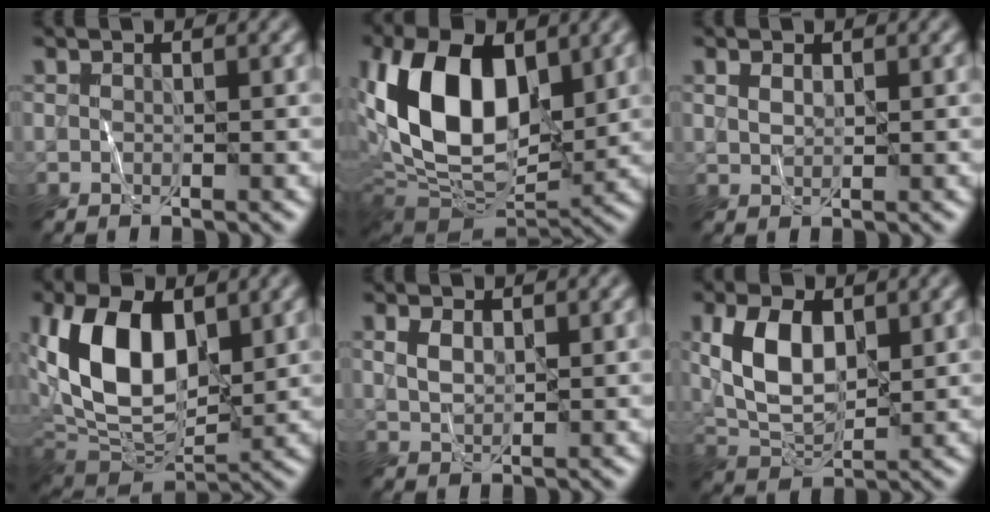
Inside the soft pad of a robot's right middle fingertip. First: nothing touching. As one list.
[{"total": 12.9, "force": [2.2, 8.1, 9.8], "torque": [-0.181, -0.003, 0.033]}, {"total": 1.0, "force": [0.6, 0.5, 0.7], "torque": [-0.016, 0.000, 0.014]}, {"total": 11.7, "force": [2.6, 7.0, 9.0], "torque": [-0.185, 0.000, 0.044]}, {"total": 1.8, "force": [0.8, 1.1, 1.2], "torque": [-0.028, 0.000, 0.018]}, {"total": 6.6, "force": [1.5, 3.8, 5.2], "torque": [-0.111, 0.003, 0.032]}]